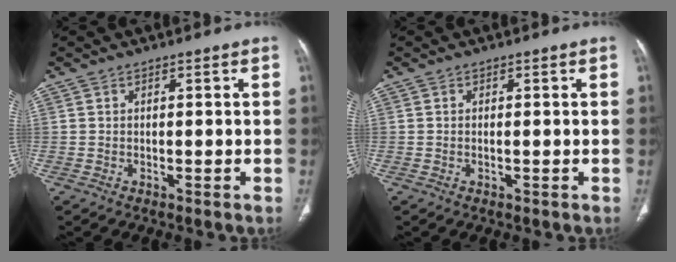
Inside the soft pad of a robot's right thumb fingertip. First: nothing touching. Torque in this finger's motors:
{"motor_torque": [-0.33, -0.05, -0.28, 0.09, 0.00]}